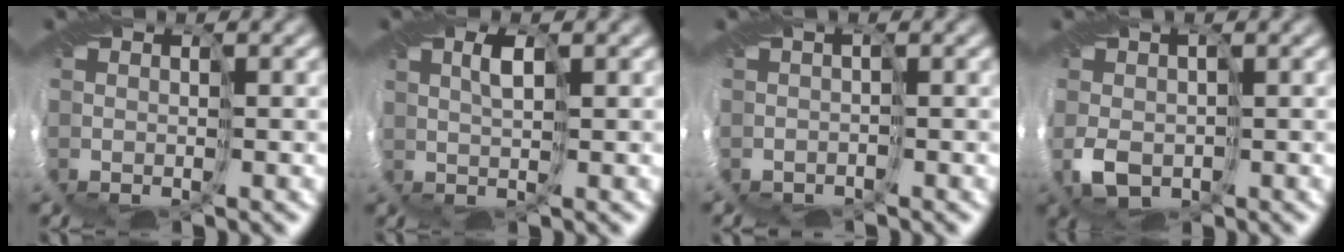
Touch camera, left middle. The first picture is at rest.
{"total": 1.4, "force": [0.3, 0.5, 1.3], "torque": [-0.025, 0.003, 0.004]}
{"total": 0.8, "force": [0.3, 0.6, 0.4], "torque": [-0.007, 0.007, 0.009]}
{"total": 3.5, "force": [-0.6, 2.4, 2.4], "torque": [-0.056, 0.002, -0.006]}